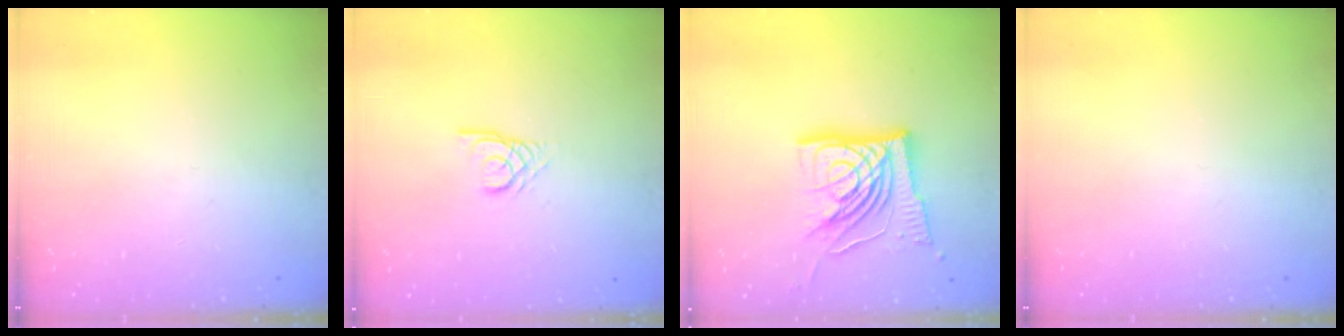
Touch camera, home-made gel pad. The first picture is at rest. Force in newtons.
{"total": 2.9, "press": 2.9, "slide": 0.1}
{"total": 18.0, "press": 17.9, "slide": 1.8}
{"total": 0.0}